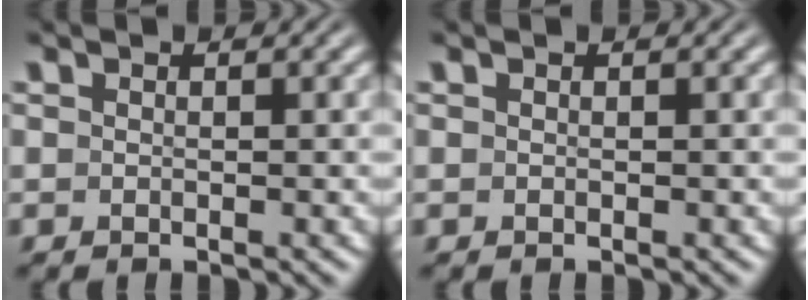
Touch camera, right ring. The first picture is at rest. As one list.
[{"total": 0.0}]